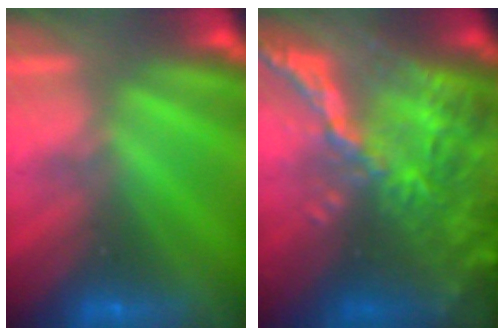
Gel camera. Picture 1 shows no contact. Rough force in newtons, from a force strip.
{"total": 5.8}